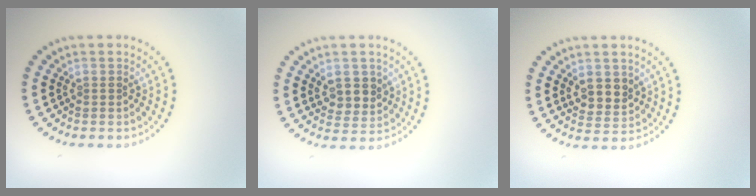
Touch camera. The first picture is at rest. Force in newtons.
{"total": 2.9, "press": 2.8, "slide": 0.9}
{"total": 2.7, "press": 2.5, "slide": 1.1}